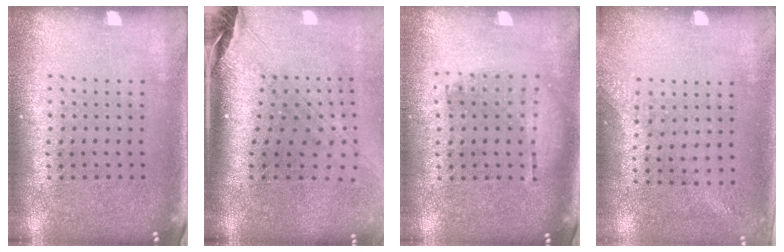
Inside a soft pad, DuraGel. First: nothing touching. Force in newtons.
{"total": 2.9, "press": 2.1, "slide": 2.0}
{"total": 1.1, "press": 1.0, "slide": 0.6}
{"total": 1.4, "press": 1.1, "slide": 0.9}